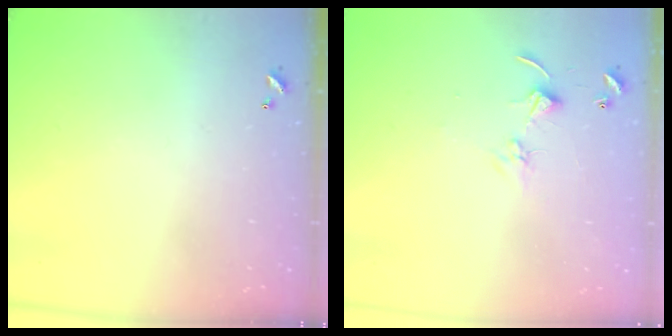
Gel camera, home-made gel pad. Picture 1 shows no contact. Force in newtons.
{"total": 4.2, "press": 4.2, "slide": 0.5}